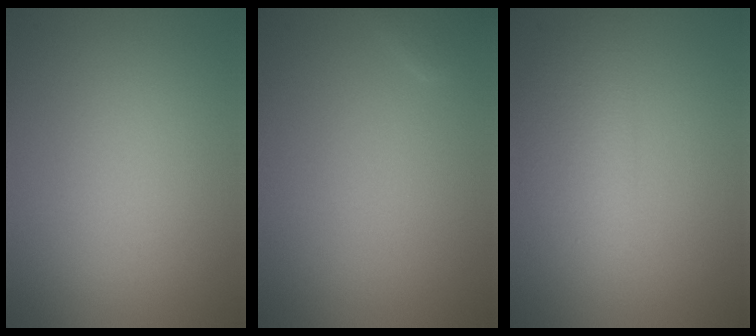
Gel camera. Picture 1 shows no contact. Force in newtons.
{"total": 1.1, "press": 1.1, "slide": 0.1}
{"total": 2.8, "press": 2.8, "slide": 0.1}